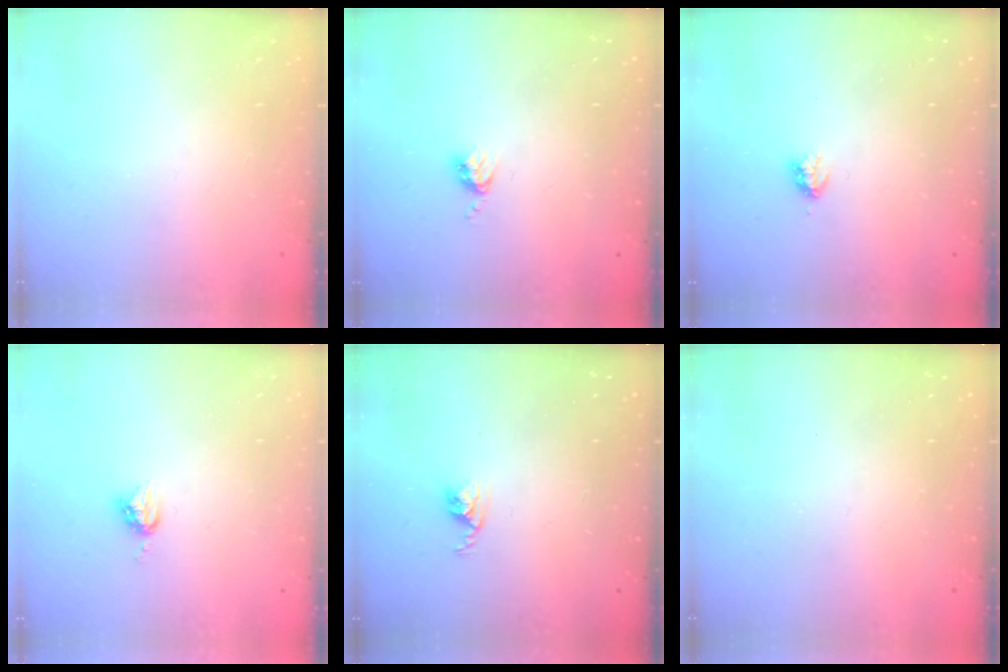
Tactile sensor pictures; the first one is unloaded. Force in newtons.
{"total": 3.6, "press": 3.6, "slide": 0.4}
{"total": 2.9, "press": 2.9, "slide": 0.5}
{"total": 5.1, "press": 5.1, "slide": 0.0}
{"total": 2.5, "press": 2.5, "slide": 0.4}
{"total": 0.0}